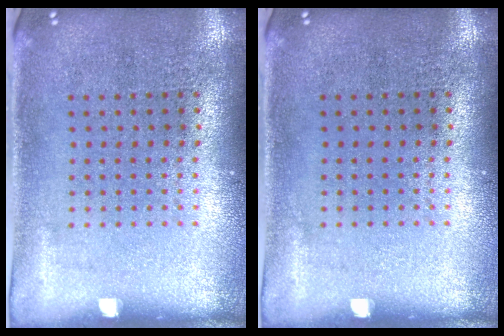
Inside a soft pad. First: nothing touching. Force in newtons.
{"total": 0.0}